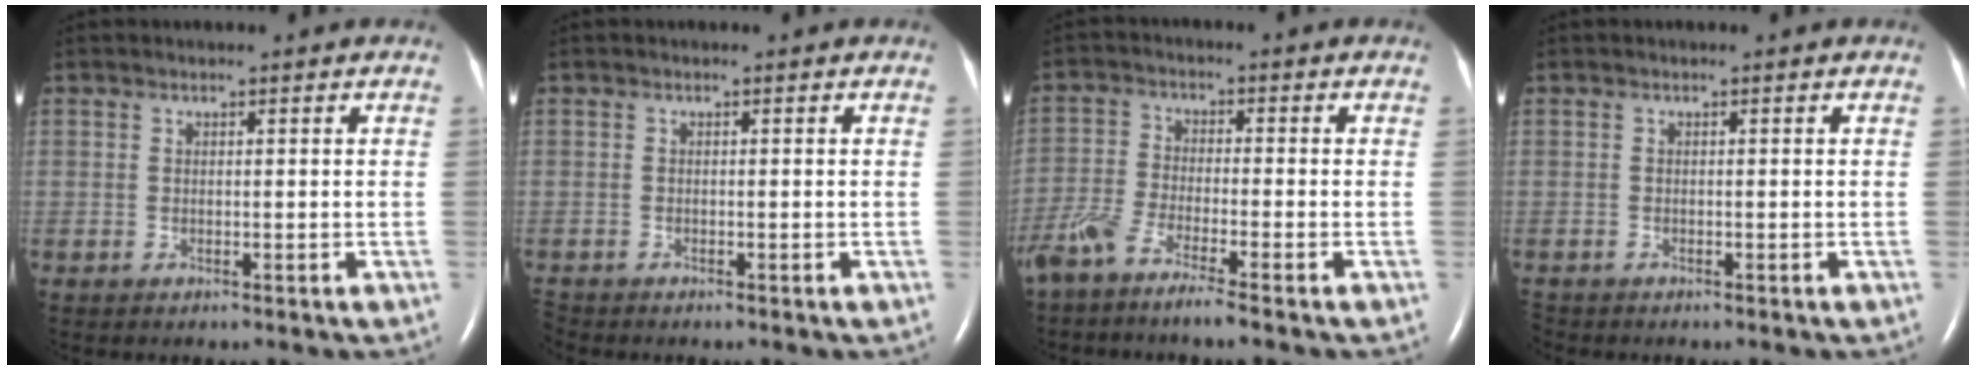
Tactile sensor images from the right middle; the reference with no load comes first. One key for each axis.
{"total": 1.0, "fx": -1.0, "fy": 0.1, "fz": 0.0, "tx": -0.002, "ty": -0.004, "tz": -0.017}
{"total": 5.9, "fx": -4.6, "fy": -0.1, "fz": 3.7, "tx": -0.086, "ty": -0.014, "tz": -0.099}
{"total": 0.9, "fx": -0.8, "fy": 0.3, "fz": 0.0, "tx": -0.004, "ty": -0.003, "tz": -0.014}